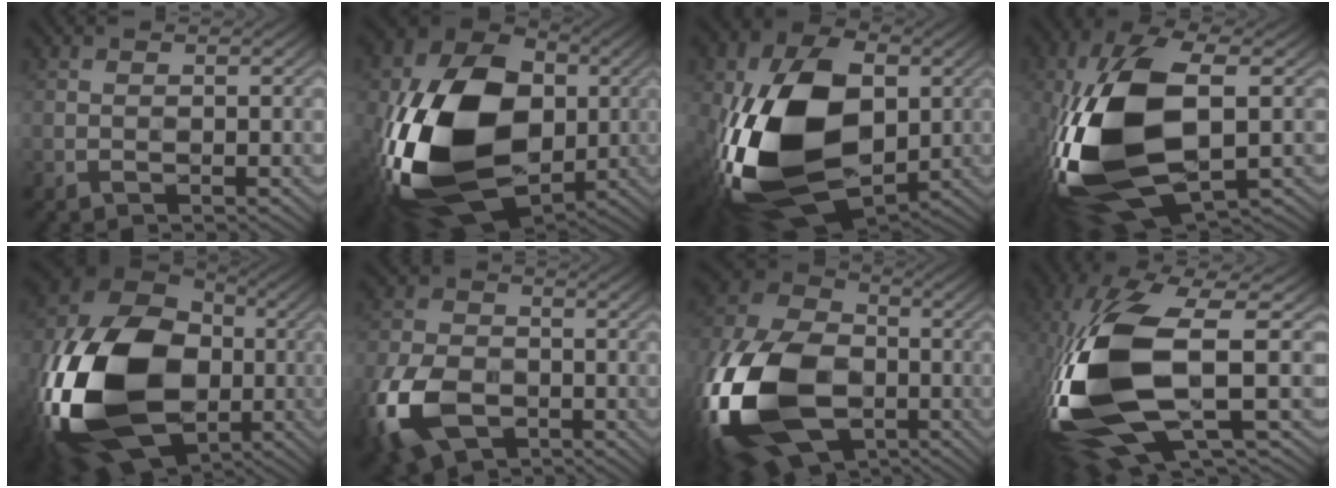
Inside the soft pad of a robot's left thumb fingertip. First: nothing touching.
{"total": 21.1, "force": [-1.5, 14.7, 15.0], "torque": [-0.343, -0.045, -0.012]}
{"total": 19.0, "force": [-0.9, 12.3, 14.5], "torque": [-0.304, -0.034, -0.008]}
{"total": 19.2, "force": [-1.9, 10.2, 16.2], "torque": [-0.368, -0.032, -0.018]}
{"total": 22.5, "force": [-4.3, 15.7, 15.5], "torque": [-0.399, -0.022, -0.082]}
{"total": 13.6, "force": [-5.8, 8.9, 8.5], "torque": [-0.238, -0.045, -0.111]}
{"total": 22.2, "force": [-6.8, 14.9, 15.0], "torque": [-0.387, -0.042, -0.113]}
{"total": 18.3, "force": [-1.7, 7.5, 16.6], "torque": [-0.402, -0.048, -0.002]}